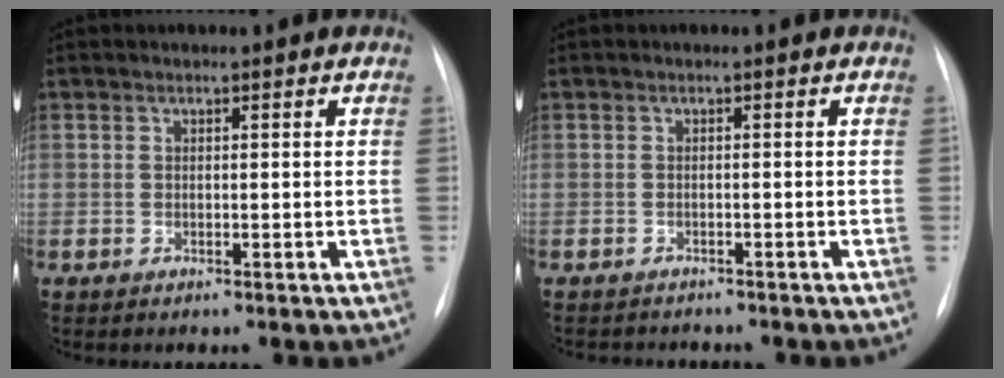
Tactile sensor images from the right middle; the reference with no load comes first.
{"total": 3.4, "force": [-3.2, 1.0, 0.4], "torque": [-0.002, -0.005, -0.042]}